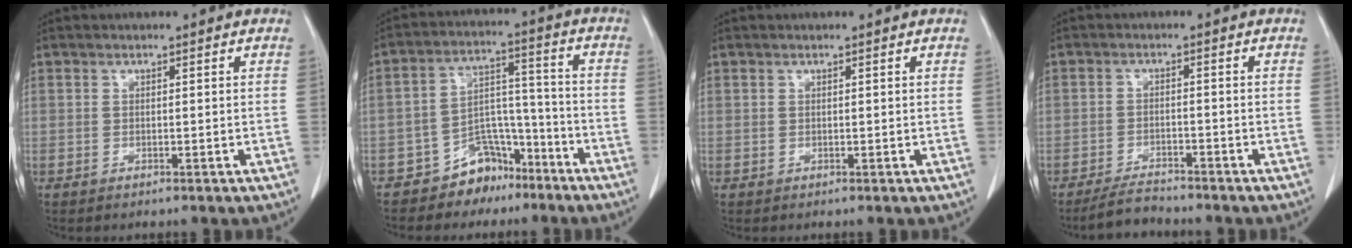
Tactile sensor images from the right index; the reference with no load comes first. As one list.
[{"total": 8.2, "force": [-6.2, 4.8, 2.6], "torque": [-0.038, 0.038, -0.104]}, {"total": 0.0}, {"total": 3.4, "force": [-3.3, 0.5, 0.6], "torque": [-0.014, -0.010, -0.059]}]